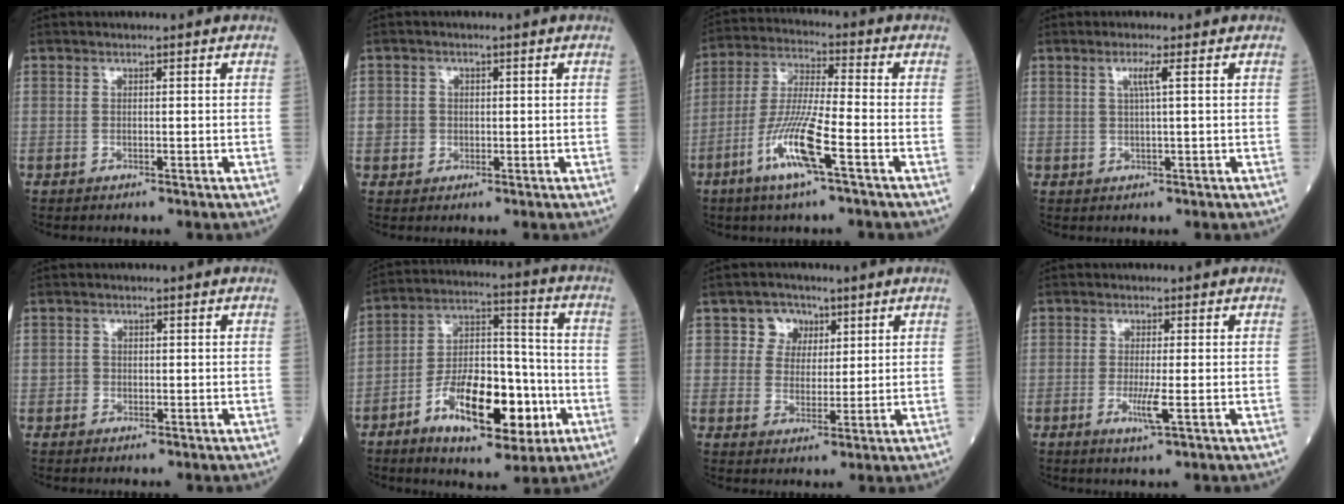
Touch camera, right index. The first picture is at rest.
{"total": 2.9, "force": [0.0, 2.8, 0.6], "torque": [-0.003, 0.008, 0.004]}
{"total": 11.1, "force": [-5.0, 0.4, 9.9], "torque": [-0.202, -0.010, -0.101]}
{"total": 2.2, "force": [0.7, -0.5, 2.1], "torque": [-0.041, 0.001, 0.014]}
{"total": 1.1, "force": [-0.2, 1.1, 0.2], "torque": [0.001, 0.003, -0.004]}
{"total": 16.2, "force": [-6.5, 6.2, 13.5], "torque": [-0.234, 0.015, -0.101]}
{"total": 5.0, "force": [2.2, 4.3, 0.9], "torque": [-0.011, 0.013, 0.039]}
{"total": 3.5, "force": [-1.0, -0.1, 3.4], "torque": [-0.068, -0.009, -0.018]}